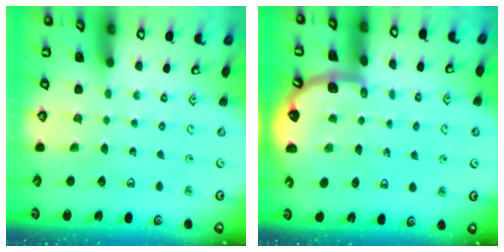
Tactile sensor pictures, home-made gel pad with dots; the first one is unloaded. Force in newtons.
{"total": 3.3, "press": 3.3, "slide": 0.5}